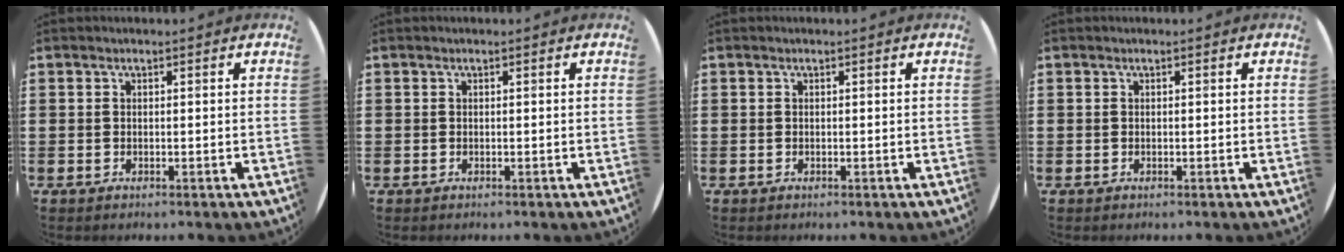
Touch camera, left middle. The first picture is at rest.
{"total": 0.0}
{"total": 0.0}
{"total": 0.0}